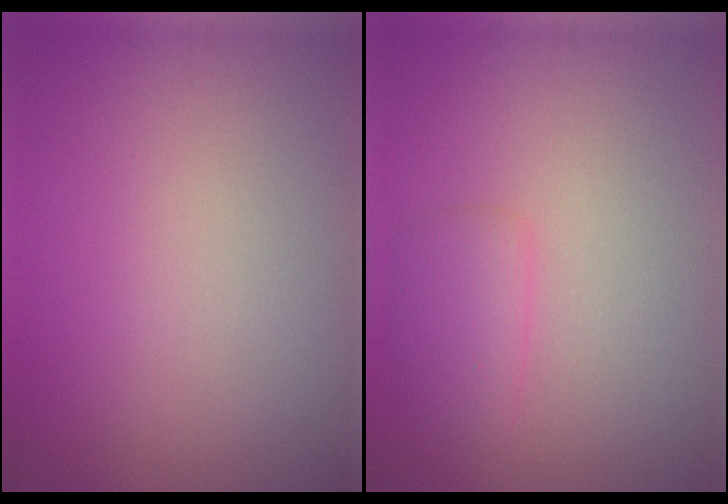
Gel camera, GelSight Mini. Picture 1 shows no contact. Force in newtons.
{"total": 1.9, "press": 1.9, "slide": 0.1}